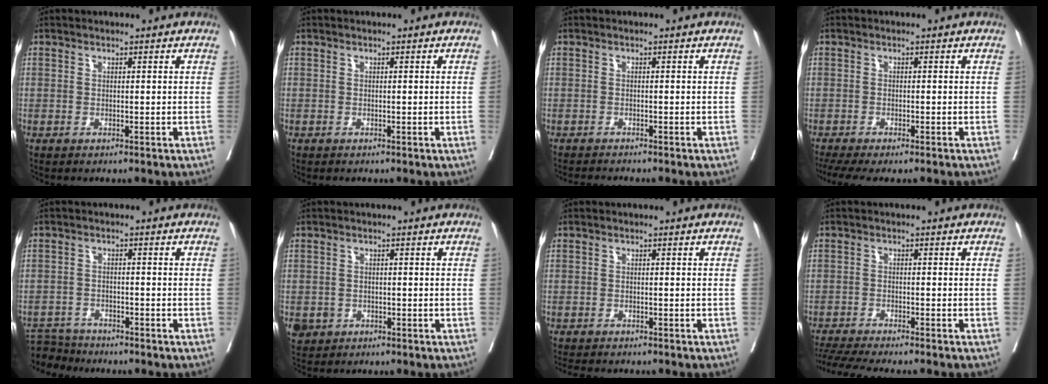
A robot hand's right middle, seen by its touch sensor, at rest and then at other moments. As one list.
[{"total": 0.0}, {"total": 2.4, "force": [-2.3, -0.5, 0.4], "torque": [-0.006, -0.008, -0.037]}, {"total": 7.2, "force": [-5.8, 1.1, 4.1], "torque": [-0.063, -0.009, -0.095]}, {"total": 4.4, "force": [-4.4, 0.7, -0.5], "torque": [0.013, -0.007, -0.077]}, {"total": 3.4, "force": [-1.5, 3.0, 0.5], "torque": [-0.009, 0.004, -0.022]}, {"total": 5.3, "force": [-4.7, 1.3, 2.1], "torque": [-0.032, -0.009, -0.068]}, {"total": 9.5, "force": [-8.5, -0.2, 4.3], "torque": [-0.060, -0.015, -0.135]}]